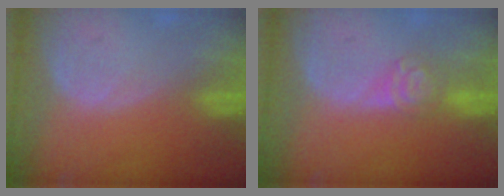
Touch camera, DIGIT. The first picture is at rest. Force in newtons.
{"total": 4.3, "press": 4.0, "slide": 1.6}